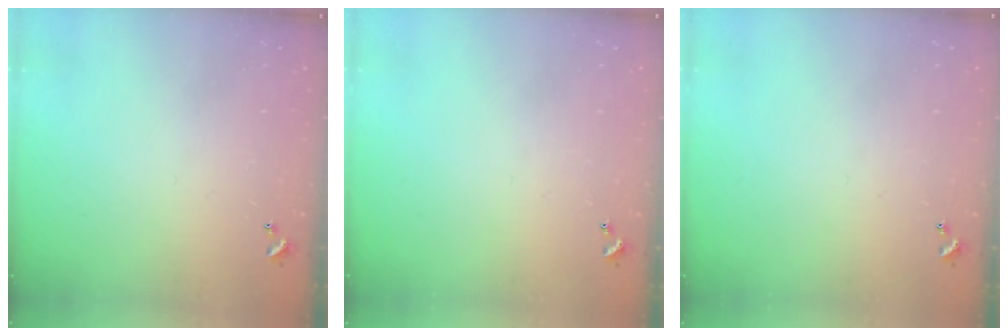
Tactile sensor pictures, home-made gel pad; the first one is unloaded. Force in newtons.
{"total": 0.0}
{"total": 0.0}